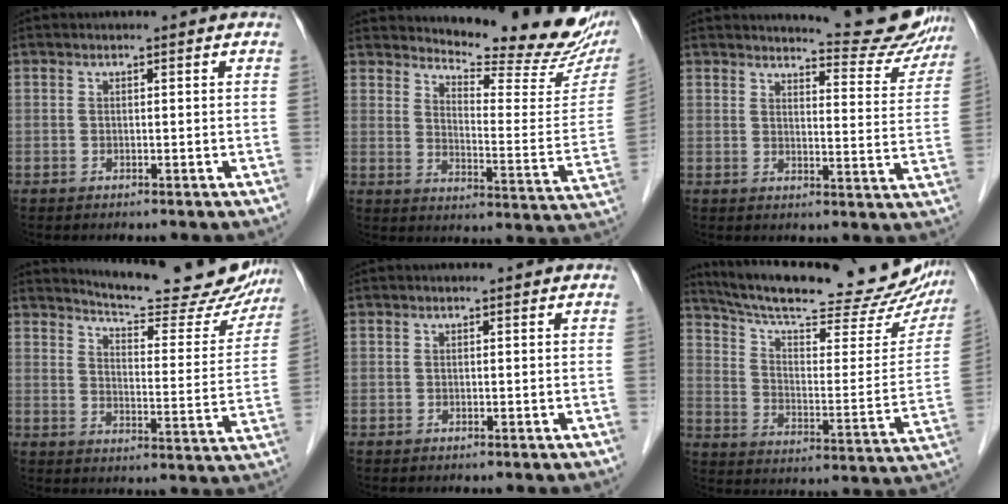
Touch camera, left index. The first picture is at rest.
{"total": 18.5, "force": [17.1, 2.6, 6.4], "torque": [-0.089, -0.086, 0.206]}
{"total": 11.2, "force": [10.9, 1.4, 2.1], "torque": [-0.016, -0.044, 0.117]}
{"total": 17.9, "force": [17.0, 2.8, 4.9], "torque": [-0.061, -0.057, 0.203]}
{"total": 0.0}
{"total": 29.2, "force": [26.0, 5.1, 12.2], "torque": [-0.195, -0.050, 0.342]}